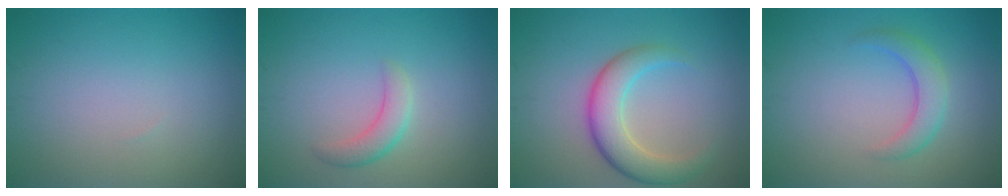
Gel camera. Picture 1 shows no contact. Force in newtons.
{"total": 2.1, "press": 2.1, "slide": 0.2}
{"total": 4.8, "press": 4.8, "slide": 0.1}
{"total": 2.8, "press": 2.7, "slide": 0.2}